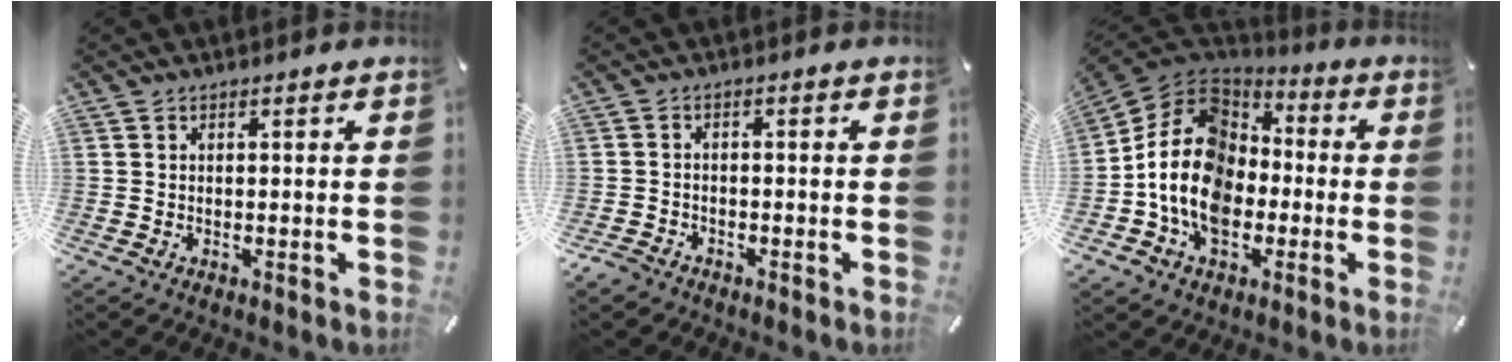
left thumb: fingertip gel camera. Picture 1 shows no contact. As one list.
[{"total": 2.4, "force": [-1.9, 1.4, 0.3], "torque": [-0.009, 0.012, -0.042]}, {"total": 17.4, "force": [-3.4, 13.6, 10.2], "torque": [-0.221, 0.029, -0.064]}]